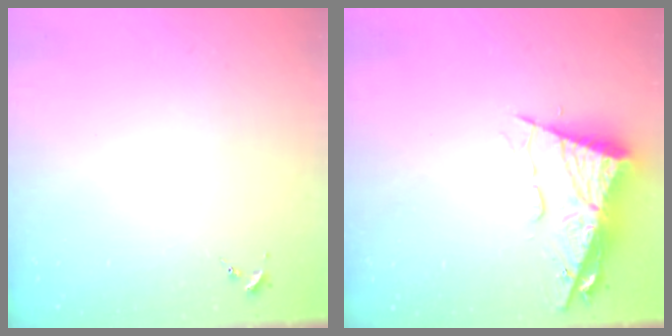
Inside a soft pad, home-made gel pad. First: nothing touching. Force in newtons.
{"total": 10.3, "press": 10.3, "slide": 1.1}